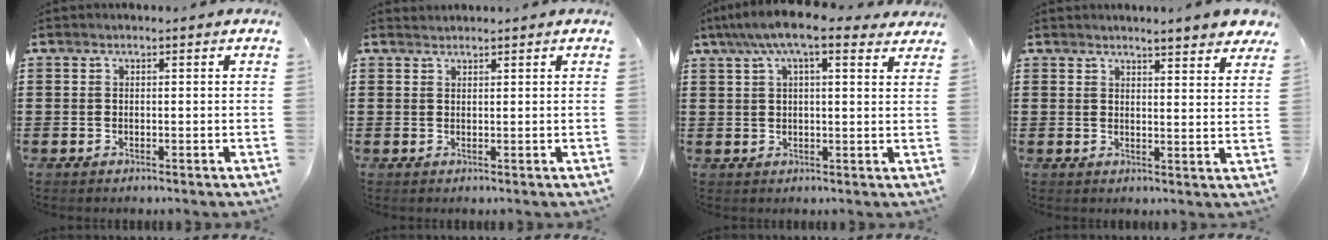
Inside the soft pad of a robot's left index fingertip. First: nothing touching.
{"total": 0.8, "force": [0.8, 0.1, -0.1], "torque": [0.000, 0.000, 0.016]}
{"total": 7.9, "force": [5.6, 1.7, 5.3], "torque": [-0.109, -0.001, 0.097]}
{"total": 3.7, "force": [3.5, -0.4, 0.9], "torque": [-0.032, -0.010, 0.064]}